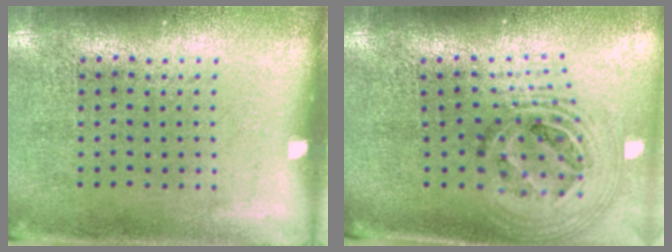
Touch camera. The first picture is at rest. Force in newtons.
{"total": 1.8, "press": 1.5, "slide": 1.1}